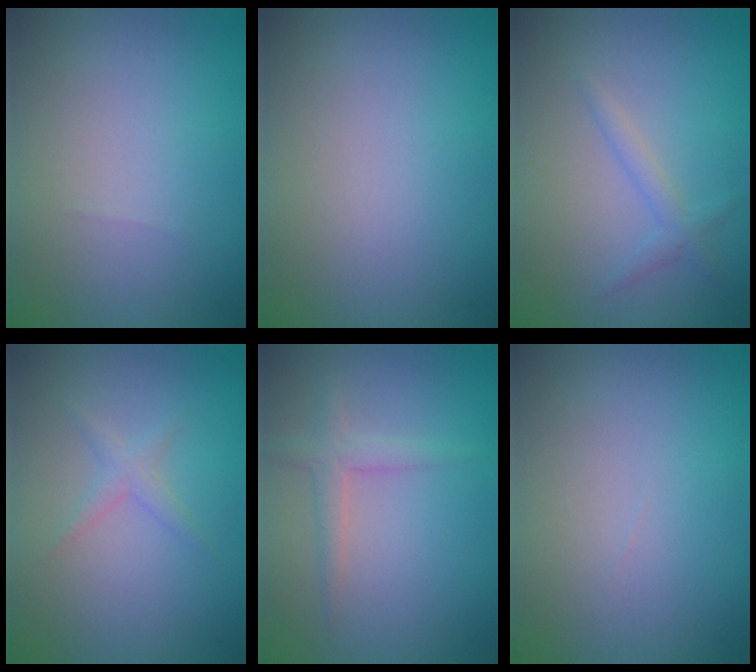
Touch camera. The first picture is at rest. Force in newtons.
{"total": 0.0}
{"total": 1.3, "press": 1.3, "slide": 0.1}
{"total": 1.3, "press": 1.3, "slide": 0.1}
{"total": 1.9, "press": 1.9, "slide": 0.1}
{"total": 0.0}